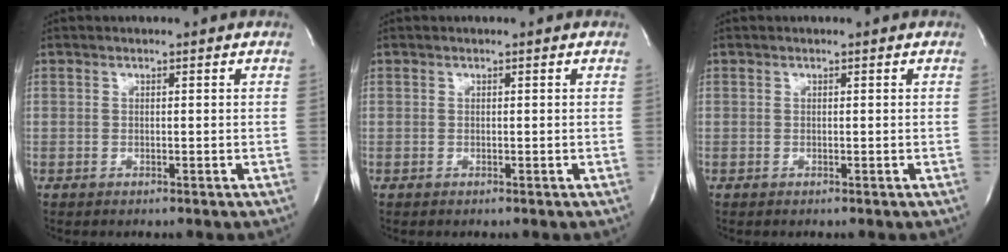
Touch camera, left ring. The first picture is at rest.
{"total": 0.0}
{"total": 0.0}